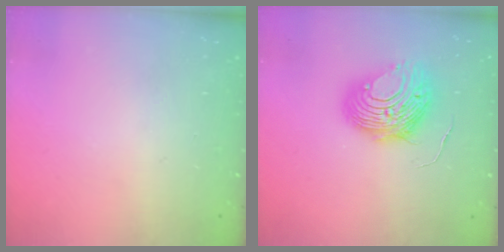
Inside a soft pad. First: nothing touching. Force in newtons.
{"total": 10.6, "press": 10.6, "slide": 0.9}